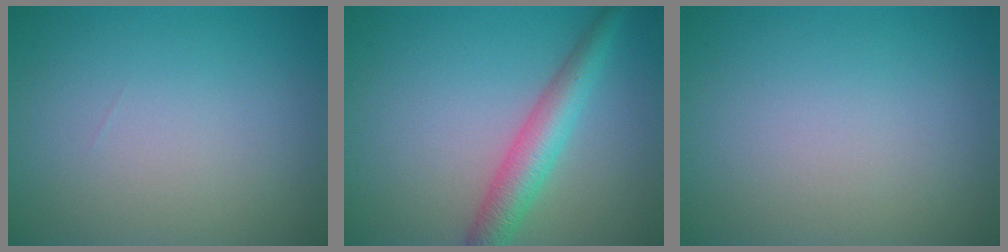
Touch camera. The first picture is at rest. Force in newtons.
{"total": 4.1, "press": 4.1, "slide": 0.1}
{"total": 0.0}